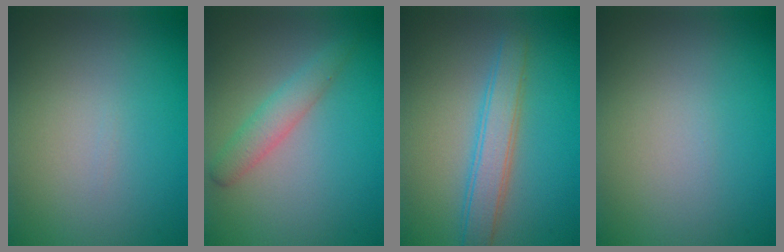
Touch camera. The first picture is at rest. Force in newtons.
{"total": 2.3, "press": 2.3, "slide": 0.2}
{"total": 3.5, "press": 3.5, "slide": 0.1}
{"total": 0.0}